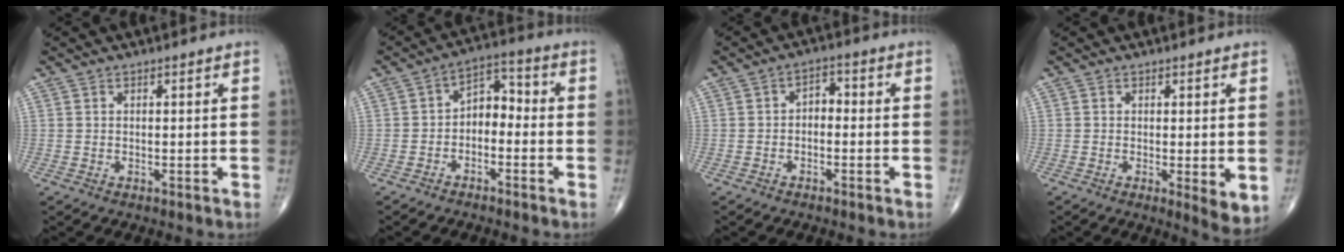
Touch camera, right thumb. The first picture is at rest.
{"total": 6.3, "force": [-2.0, 4.1, 4.3], "torque": [-0.050, 0.042, -0.046]}
{"total": 3.1, "force": [-0.7, 2.0, 2.2], "torque": [-0.023, 0.020, -0.022]}
{"total": 4.3, "force": [-0.4, 1.1, 4.2], "torque": [-0.060, -0.014, -0.008]}